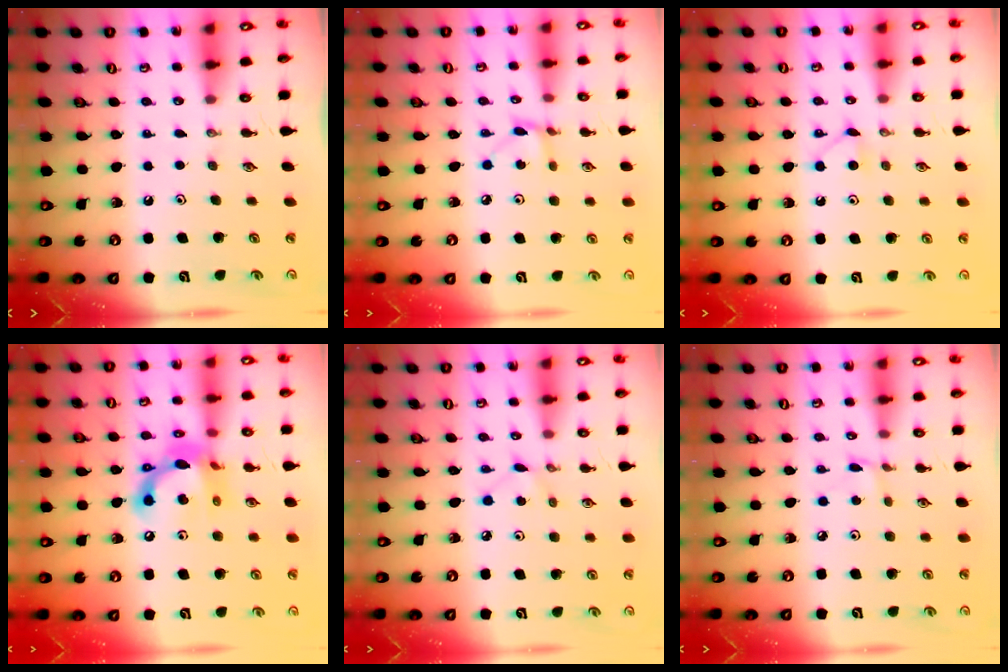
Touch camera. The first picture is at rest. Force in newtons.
{"total": 3.2, "press": 3.2, "slide": 0.3}
{"total": 5.1, "press": 5.0, "slide": 0.8}
{"total": 13.5, "press": 13.5, "slide": 1.1}
{"total": 4.1, "press": 4.1, "slide": 0.4}
{"total": 1.6, "press": 1.6, "slide": 0.2}